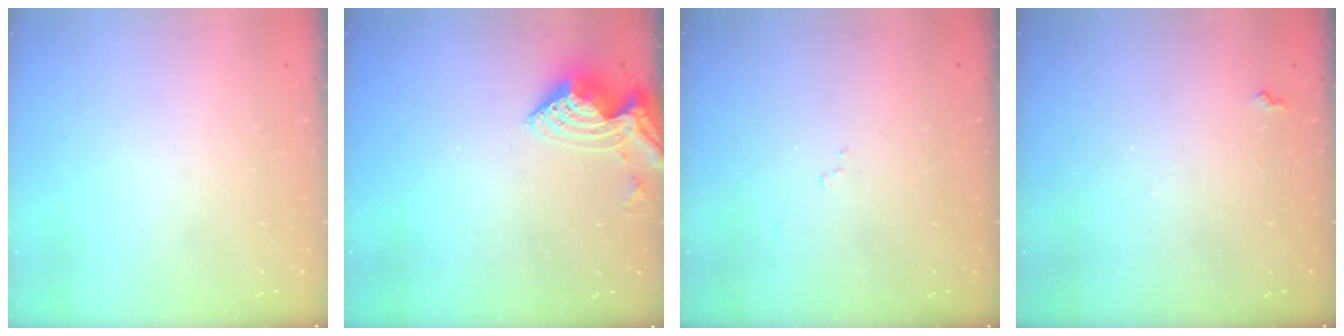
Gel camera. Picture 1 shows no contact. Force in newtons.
{"total": 9.1, "press": 9.0, "slide": 1.0}
{"total": 7.2, "press": 7.1, "slide": 1.0}
{"total": 5.0, "press": 5.0, "slide": 0.7}